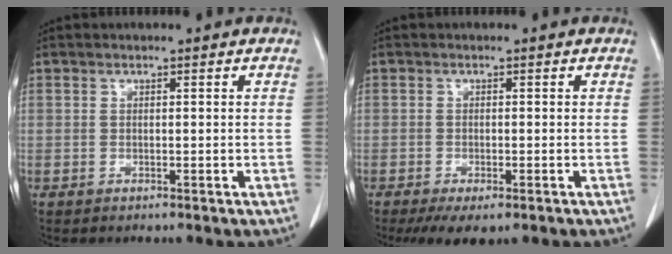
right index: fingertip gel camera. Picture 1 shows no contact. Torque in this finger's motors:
{"motor_torque": [0.24, -0.20, 0.06, 0.00]}